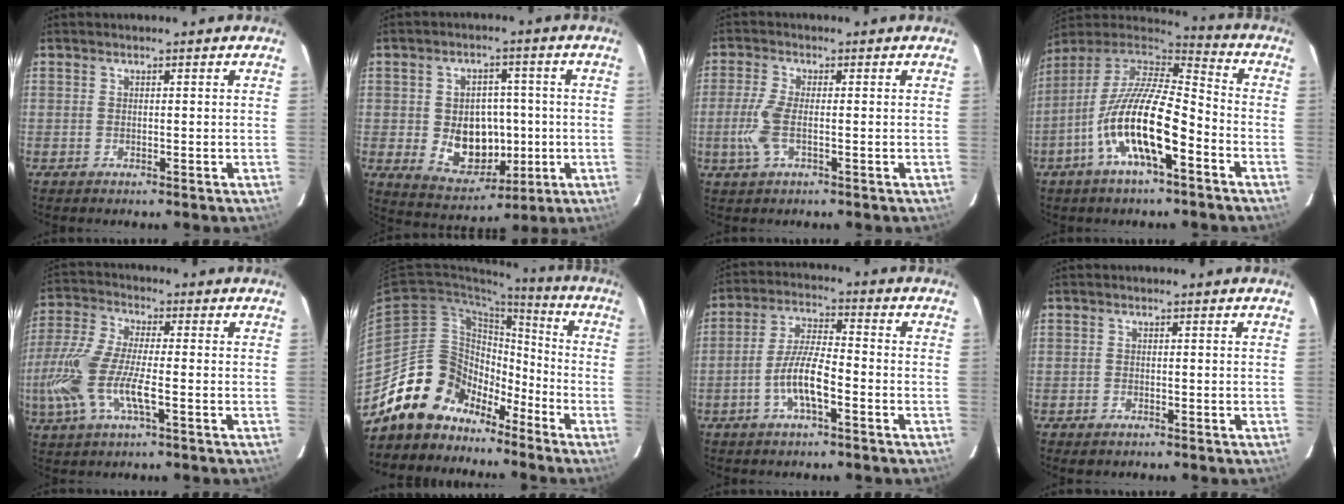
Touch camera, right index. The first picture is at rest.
{"total": 11.2, "force": [-1.3, 8.7, 6.9], "torque": [-0.140, 0.004, 0.002]}
{"total": 5.7, "force": [-1.2, 1.8, 5.2], "torque": [-0.122, -0.002, -0.027]}
{"total": 17.9, "force": [-7.4, 5.1, 15.5], "torque": [-0.296, -0.016, -0.147]}
{"total": 14.9, "force": [-3.8, 4.2, 13.8], "torque": [-0.302, -0.008, -0.079]}
{"total": 15.0, "force": [-11.1, 9.6, 3.1], "torque": [-0.065, 0.045, -0.193]}
{"total": 8.1, "force": [-3.5, 1.8, 7.1], "torque": [-0.146, 0.007, -0.064]}
{"total": 1.2, "force": [-0.9, 0.8, 0.4], "torque": [-0.008, -0.001, -0.014]}